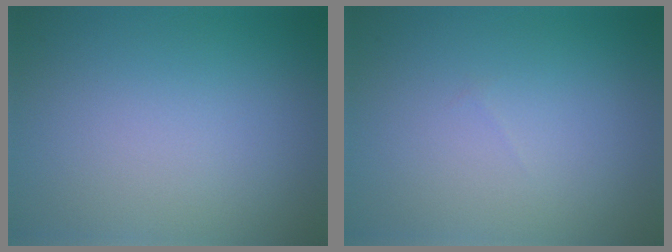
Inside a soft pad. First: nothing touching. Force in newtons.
{"total": 0.0}